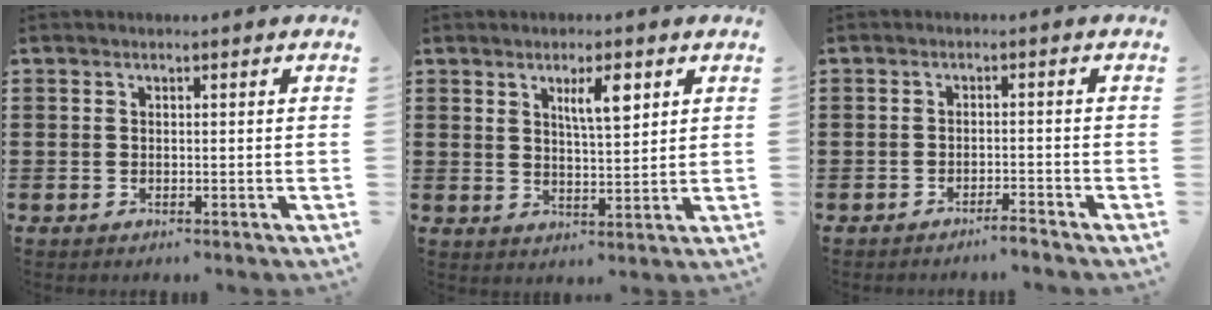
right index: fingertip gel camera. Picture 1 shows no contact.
{"total": 5.0, "force": [2.5, 1.4, 4.1], "torque": [-0.071, 0.001, 0.038]}
{"total": 2.0, "force": [-1.8, -0.2, 0.7], "torque": [-0.013, 0.000, -0.036]}